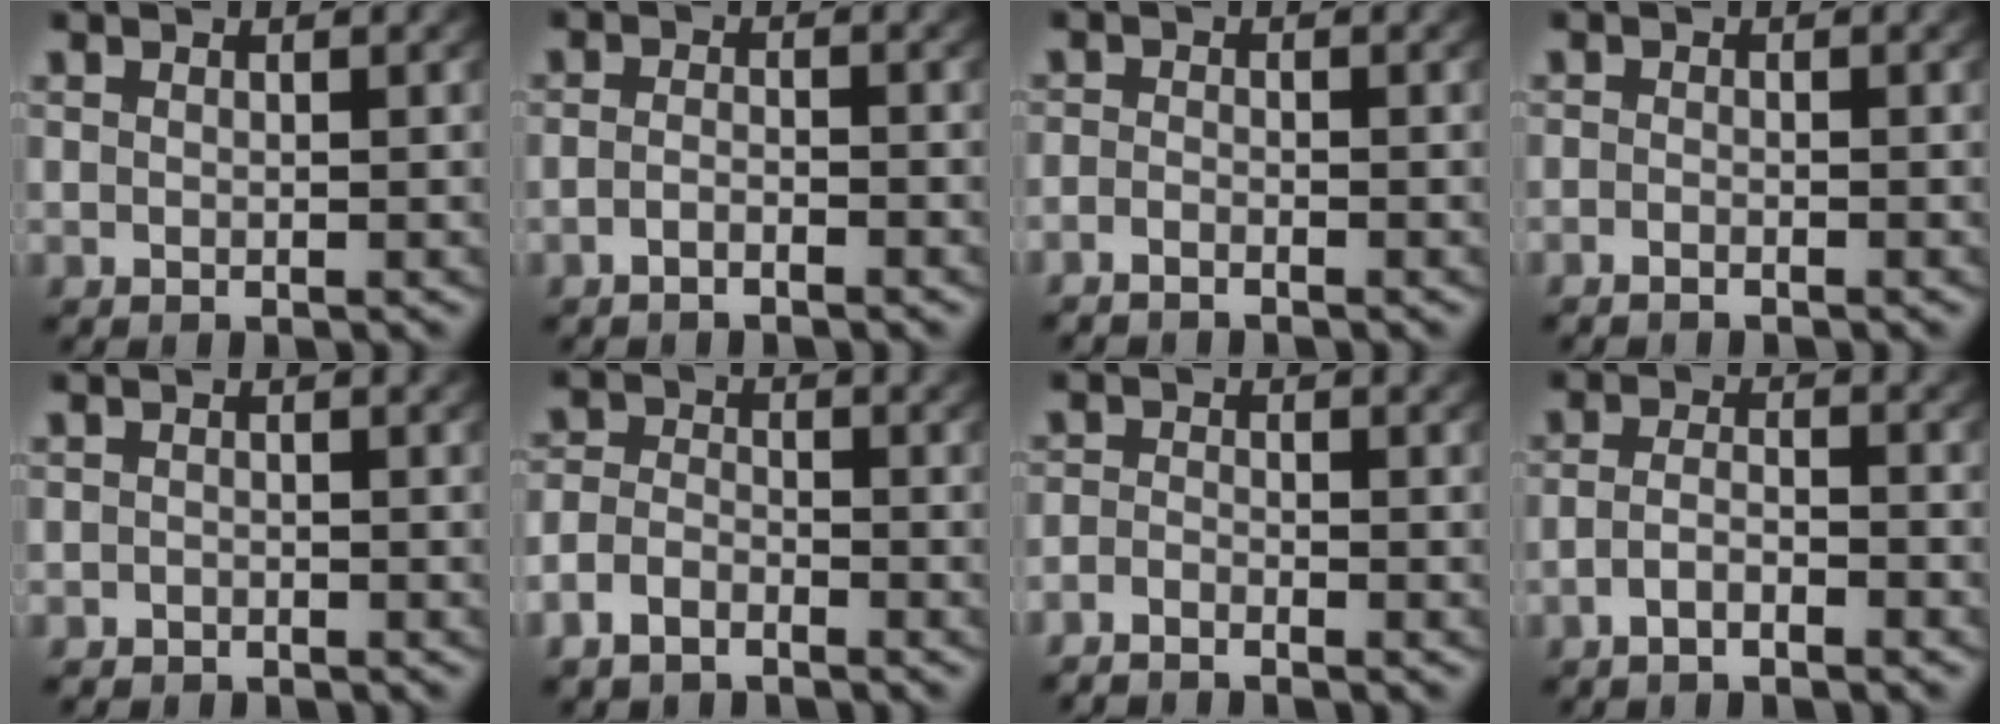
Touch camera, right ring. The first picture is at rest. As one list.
[{"total": 1.5, "force": [-1.4, 0.1, 0.6], "torque": [-0.013, -0.008, -0.024]}, {"total": 1.5, "force": [-1.5, 0.4, 0.2], "torque": [-0.016, -0.013, -0.024]}, {"total": 1.0, "force": [-1.0, 0.1, 0.1], "torque": [-0.013, -0.008, -0.015]}, {"total": 1.3, "force": [-1.1, 0.5, -0.4], "torque": [-0.001, -0.017, -0.011]}, {"total": 3.7, "force": [-2.5, 2.5, 1.0], "torque": [-0.029, -0.017, -0.042]}, {"total": 2.3, "force": [-2.2, 0.7, 0.1], "torque": [-0.014, -0.016, -0.036]}, {"total": 2.6, "force": [-2.0, 0.8, 1.4], "torque": [-0.027, -0.009, -0.033]}]